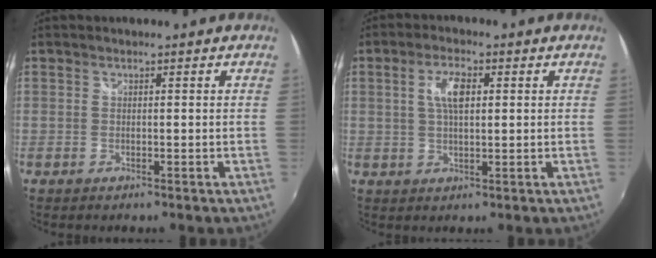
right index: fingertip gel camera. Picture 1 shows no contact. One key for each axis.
{"total": 5.2, "fx": 1.2, "fy": 2.0, "fz": 4.6, "tx": -0.088, "ty": 0.008, "tz": 0.022}